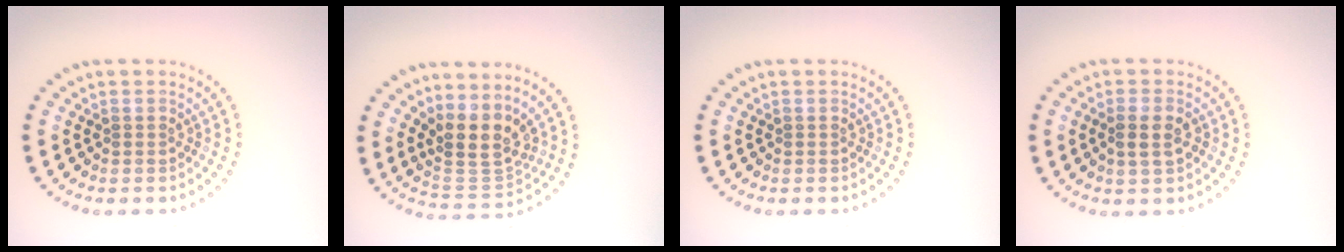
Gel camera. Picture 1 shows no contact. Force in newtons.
{"total": 3.8, "press": 2.9, "slide": 2.5}
{"total": 0.0}
{"total": 1.9, "press": 1.8, "slide": 0.2}